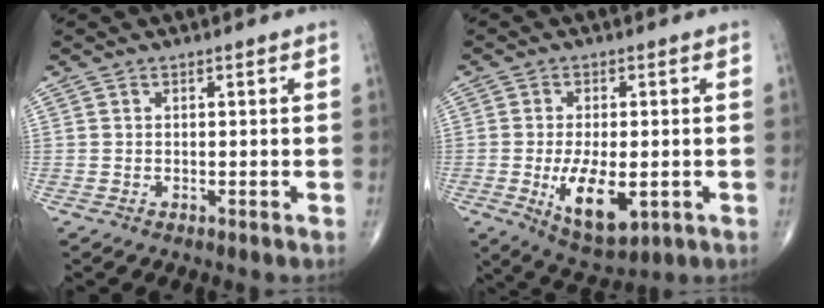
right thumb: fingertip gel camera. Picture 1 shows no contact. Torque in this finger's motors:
{"motor_torque": [-0.24, 1.24, 0.51, 0.45, 0.29]}